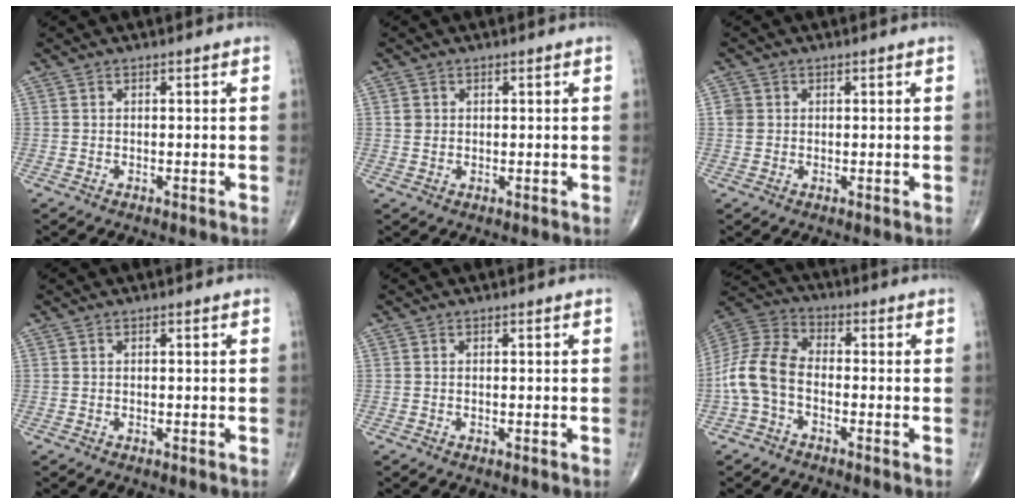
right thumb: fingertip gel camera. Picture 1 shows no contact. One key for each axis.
{"total": 1.8, "fx": 0.4, "fy": 1.6, "fz": 0.8, "tx": -0.009, "ty": -0.002, "tz": 0.011}
{"total": 1.5, "fx": 0.2, "fy": 1.5, "fz": 0.3, "tx": 0.004, "ty": 0.003, "tz": 0.001}
{"total": 0.0}
{"total": 0.0}
{"total": 10.4, "fx": -2.7, "fy": 6.7, "fz": 7.6, "tx": -0.157, "ty": 0.033, "tz": -0.065}